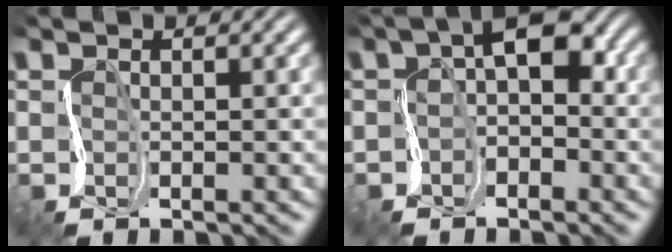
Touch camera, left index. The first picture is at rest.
{"total": 3.2, "force": [0.1, 1.3, 3.0], "torque": [-0.048, 0.025, -0.005]}